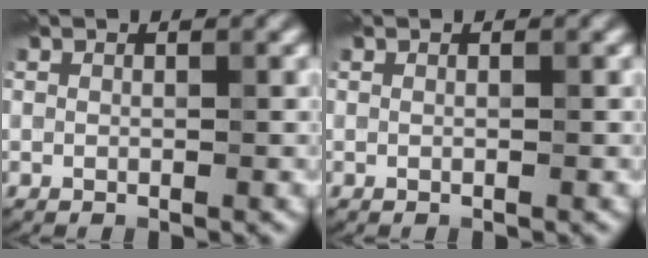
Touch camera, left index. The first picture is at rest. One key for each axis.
{"total": 0.0}